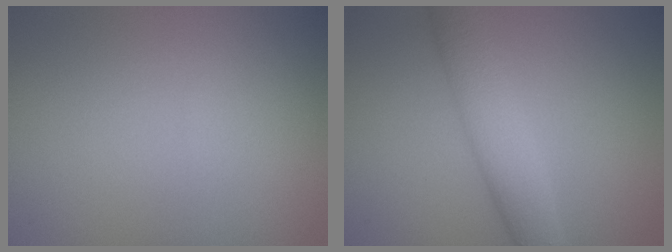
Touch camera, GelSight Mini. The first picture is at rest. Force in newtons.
{"total": 4.6, "press": 4.6, "slide": 0.1}